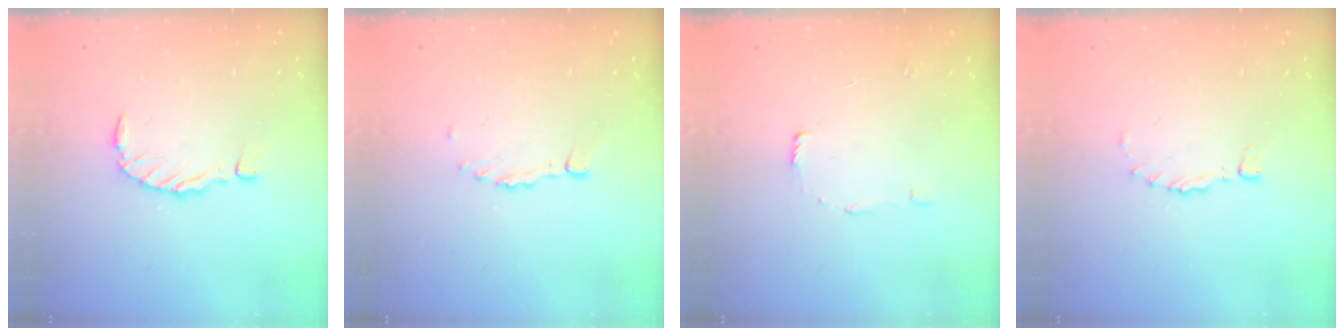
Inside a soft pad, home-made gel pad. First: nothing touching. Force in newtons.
{"total": 0.0}
{"total": 4.4, "press": 4.4, "slide": 0.4}
{"total": 0.0}